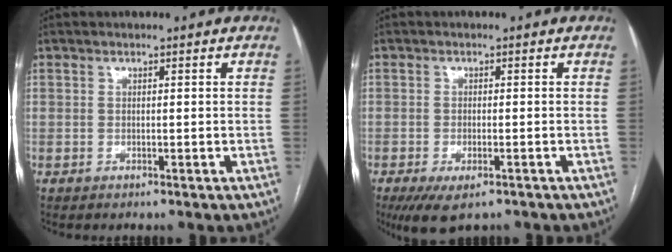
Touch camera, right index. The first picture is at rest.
{"total": 6.0, "force": [-4.0, 2.1, 4.0], "torque": [-0.065, -0.012, -0.062]}